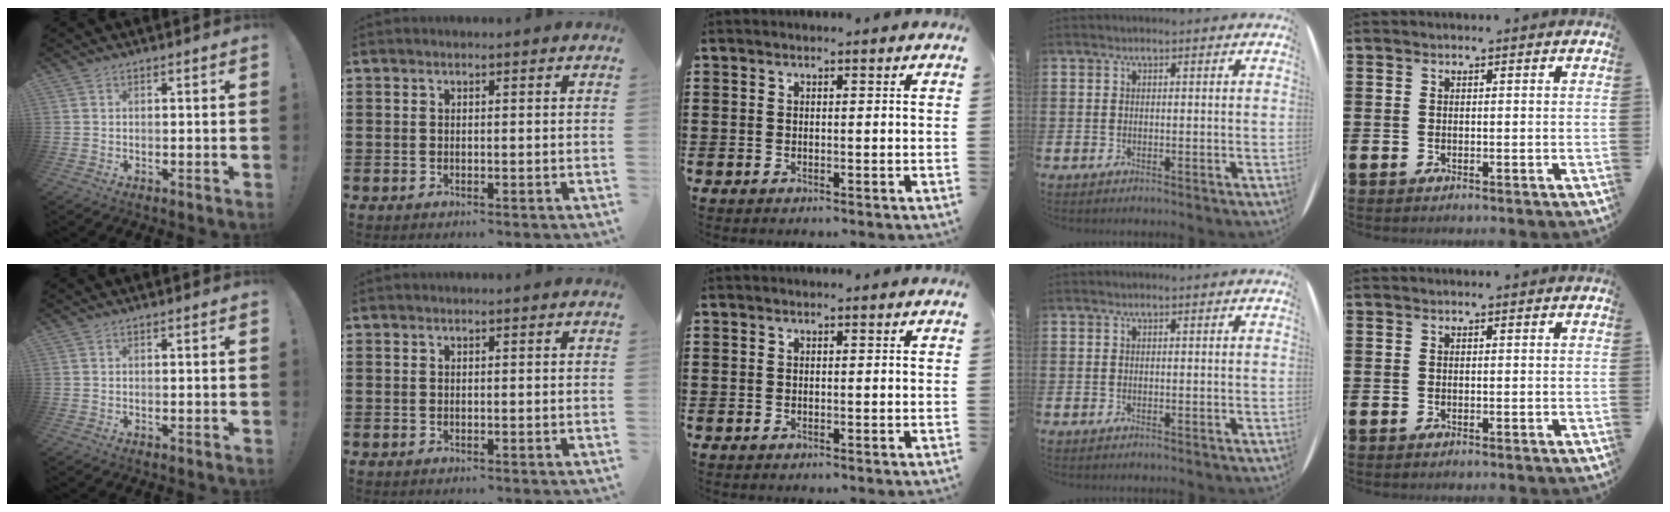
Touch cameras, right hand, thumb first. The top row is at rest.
{}